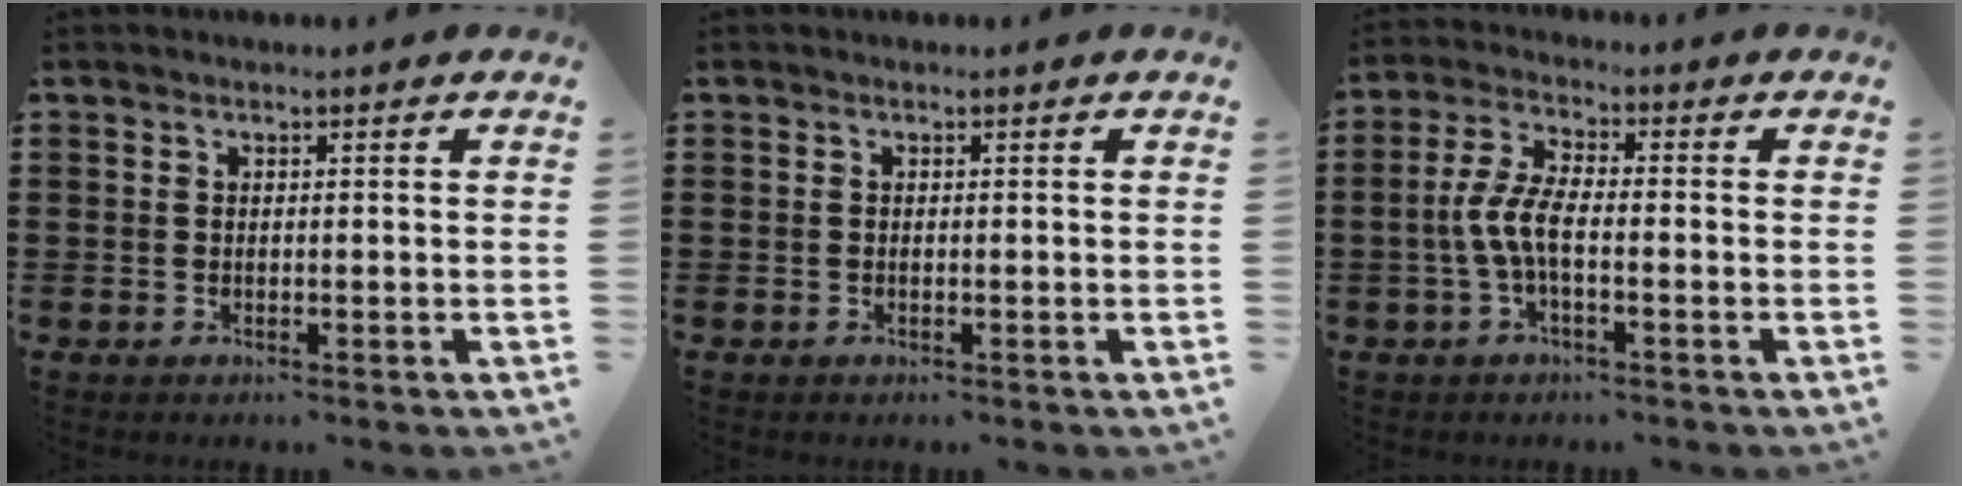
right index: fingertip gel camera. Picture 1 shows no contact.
{"total": 0.0}
{"total": 5.6, "force": [-1.7, 1.7, 5.0], "torque": [-0.123, -0.008, -0.042]}